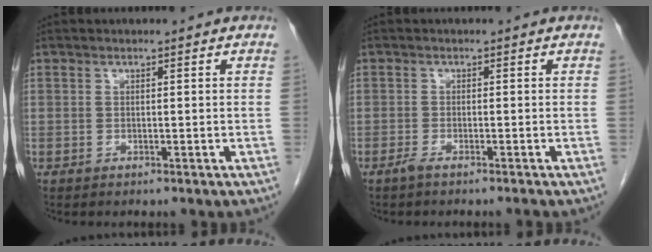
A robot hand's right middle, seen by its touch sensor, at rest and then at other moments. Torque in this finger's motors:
{"motor_torque": [-0.35, 0.01, 0.02, -0.01]}